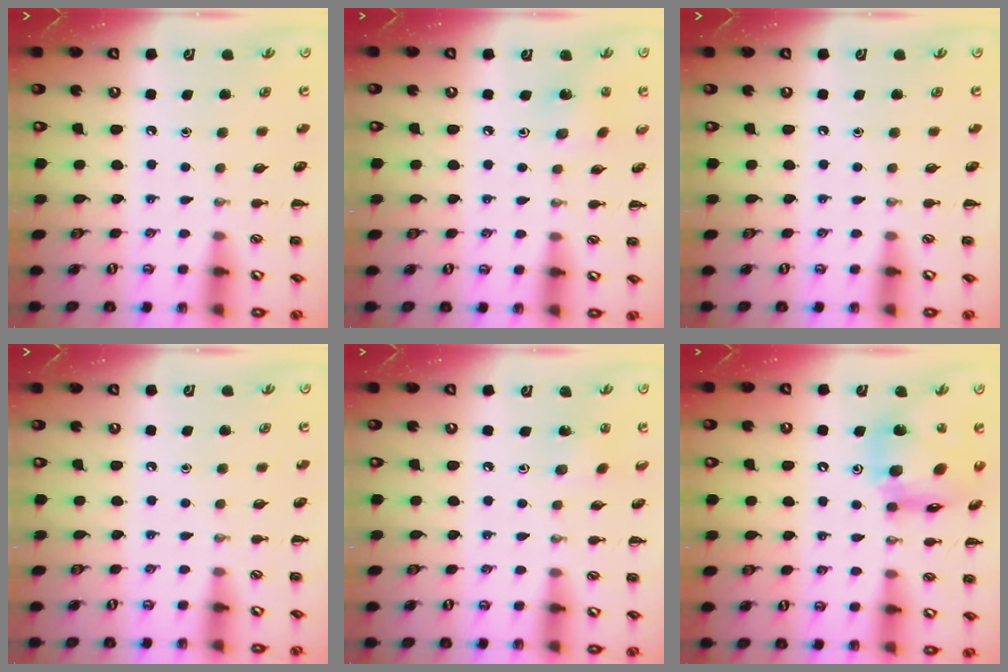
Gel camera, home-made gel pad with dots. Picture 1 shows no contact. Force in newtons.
{"total": 2.1, "press": 1.9, "slide": 0.9}
{"total": 0.0}
{"total": 0.0}
{"total": 1.4, "press": 1.2, "slide": 0.6}
{"total": 13.9, "press": 13.5, "slide": 3.2}